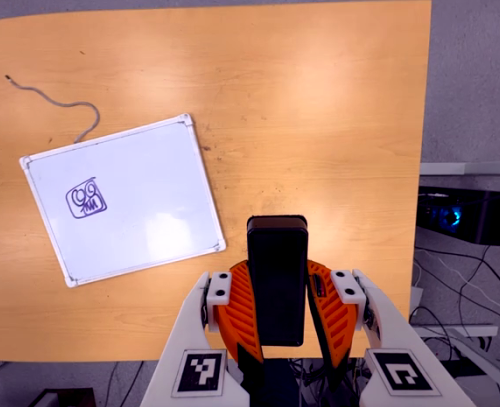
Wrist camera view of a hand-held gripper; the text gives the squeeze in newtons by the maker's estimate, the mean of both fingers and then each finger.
{"total": 11.6, "left": 8.8, "right": 14.5}